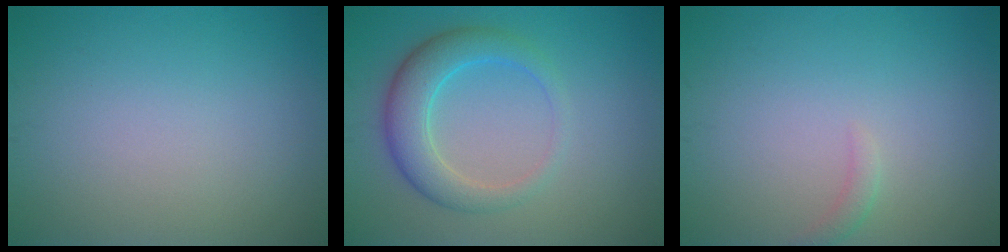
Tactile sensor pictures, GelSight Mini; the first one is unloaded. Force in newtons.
{"total": 4.4, "press": 4.4, "slide": 0.1}
{"total": 0.9, "press": 0.8, "slide": 0.1}